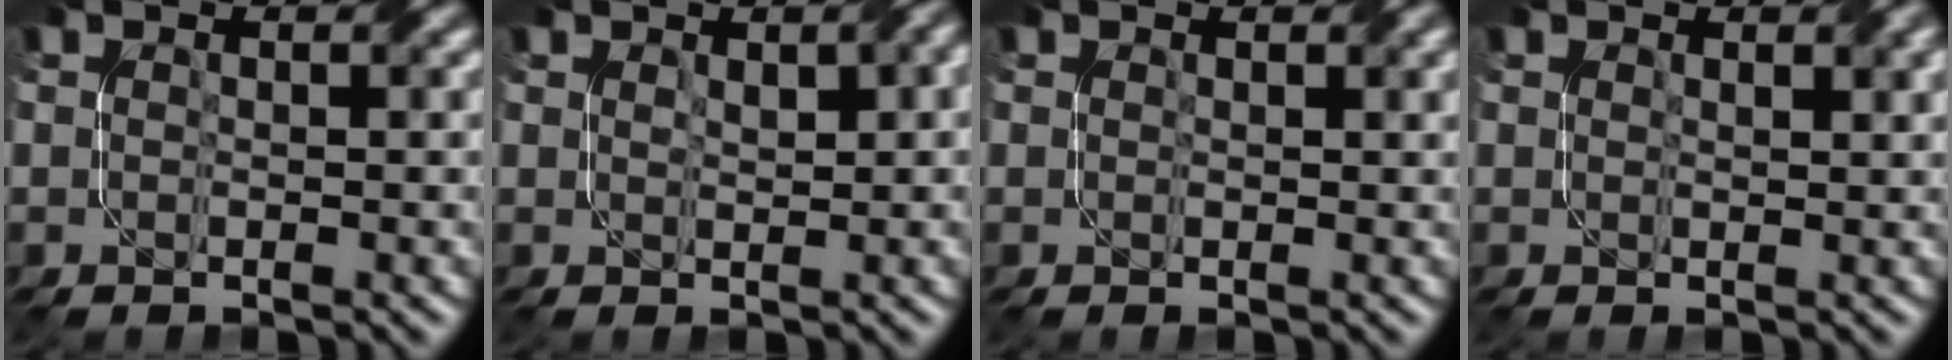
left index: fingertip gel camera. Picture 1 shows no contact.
{"total": 2.4, "force": [1.1, 0.7, 2.0], "torque": [-0.031, 0.000, 0.022]}
{"total": 0.0}
{"total": 1.5, "force": [1.1, 0.3, 1.0], "torque": [-0.013, -0.002, 0.017]}